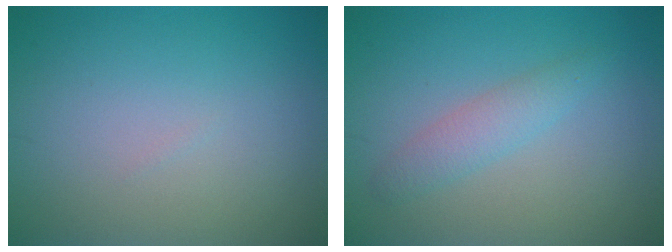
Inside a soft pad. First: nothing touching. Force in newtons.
{"total": 2.1, "press": 2.1, "slide": 0.2}